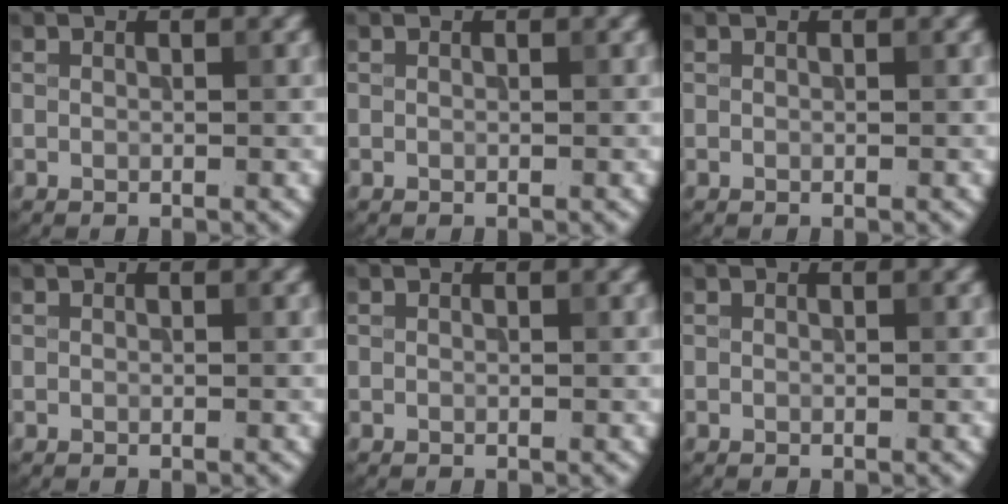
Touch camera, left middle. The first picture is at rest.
{"total": 0.0}
{"total": 0.0}
{"total": 0.0}
{"total": 0.0}
{"total": 0.0}